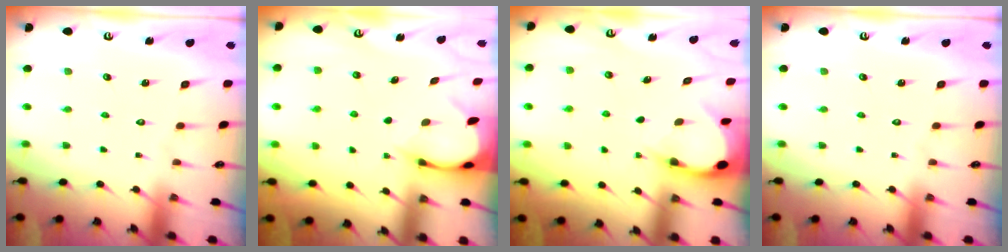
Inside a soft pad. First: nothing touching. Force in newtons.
{"total": 2.5, "press": 2.5, "slide": 0.3}
{"total": 3.6, "press": 3.6, "slide": 0.2}
{"total": 0.0}